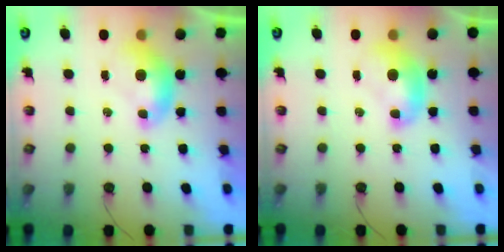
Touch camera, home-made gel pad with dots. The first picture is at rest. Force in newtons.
{"total": 1.6, "press": 1.6, "slide": 0.2}